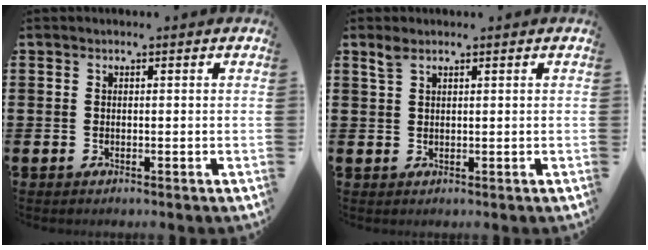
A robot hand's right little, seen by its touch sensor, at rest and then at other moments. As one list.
[{"total": 0.9, "force": [0.3, 0.3, 0.8], "torque": [-0.019, 0.005, 0.005]}]